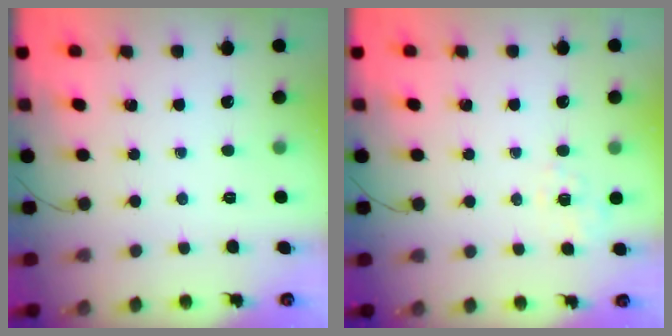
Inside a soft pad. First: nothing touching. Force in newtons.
{"total": 1.8, "press": 0.4, "slide": 1.7}